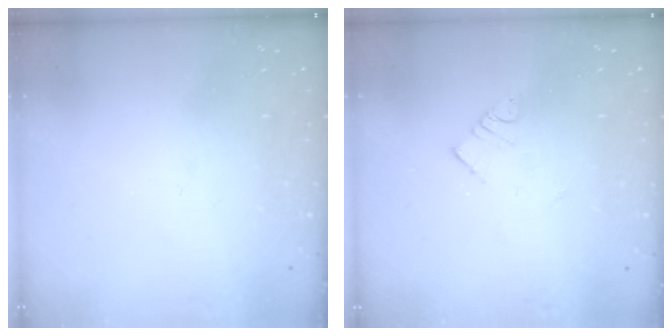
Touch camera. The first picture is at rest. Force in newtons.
{"total": 4.6, "press": 4.6, "slide": 0.2}